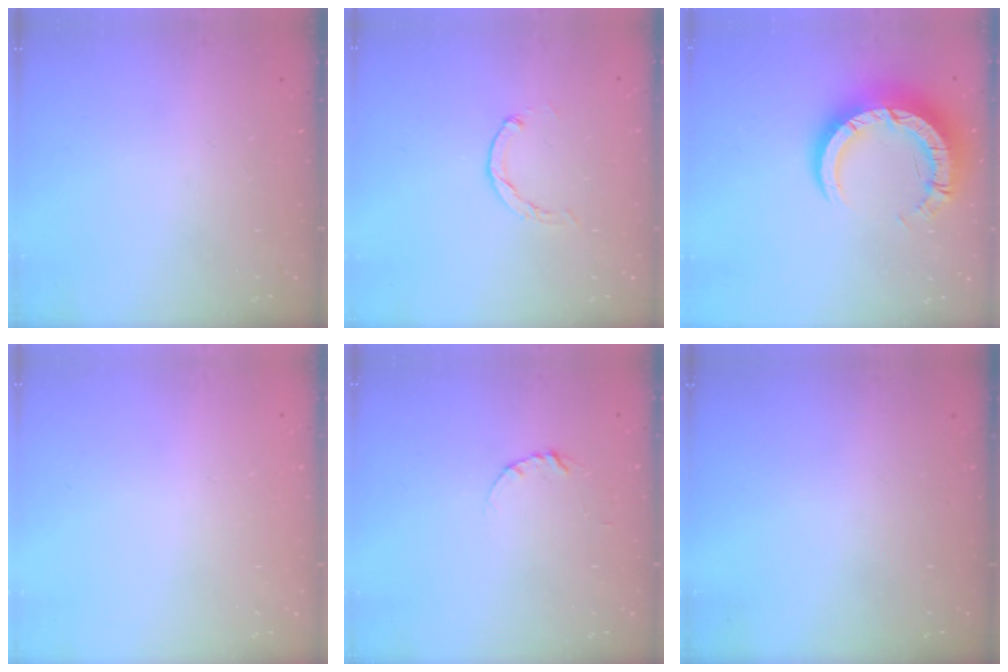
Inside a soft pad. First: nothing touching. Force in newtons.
{"total": 0.0}
{"total": 14.5, "press": 14.4, "slide": 1.4}
{"total": 2.6, "press": 2.6, "slide": 0.2}
{"total": 3.4, "press": 3.4, "slide": 0.3}
{"total": 0.0}